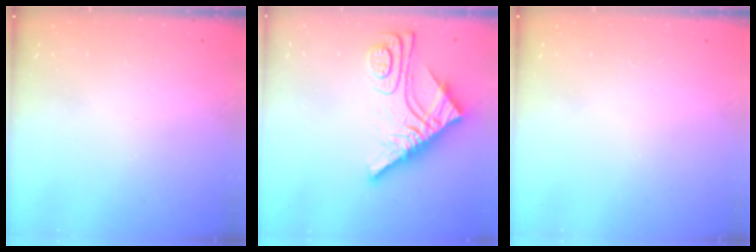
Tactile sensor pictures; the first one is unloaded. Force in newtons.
{"total": 12.6, "press": 12.5, "slide": 1.2}
{"total": 0.0}